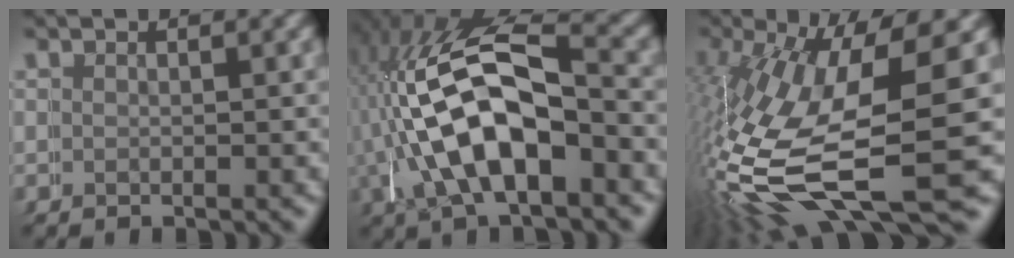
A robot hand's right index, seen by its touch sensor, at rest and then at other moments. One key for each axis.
{"total": 11.3, "fx": 0.1, "fy": 7.4, "fz": 8.5, "tx": -0.184, "ty": -0.011, "tz": 0.004}
{"total": 11.4, "fx": -1.8, "fy": 5.6, "fz": 9.8, "tx": -0.201, "ty": -0.039, "tz": -0.003}